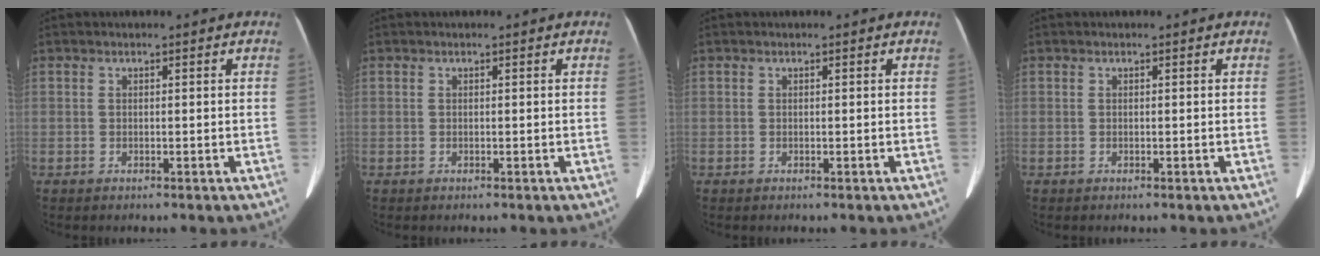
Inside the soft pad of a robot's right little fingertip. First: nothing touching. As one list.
[{"total": 0.0}, {"total": 0.0}, {"total": 0.0}]